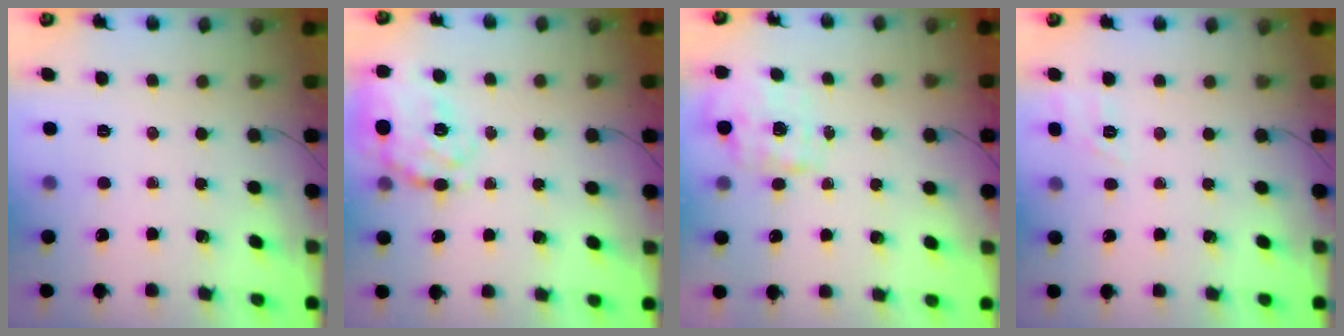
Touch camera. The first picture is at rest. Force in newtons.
{"total": 22.6, "press": 22.3, "slide": 3.4}
{"total": 1.7, "press": 1.6, "slide": 0.5}
{"total": 8.4, "press": 8.2, "slide": 2.0}